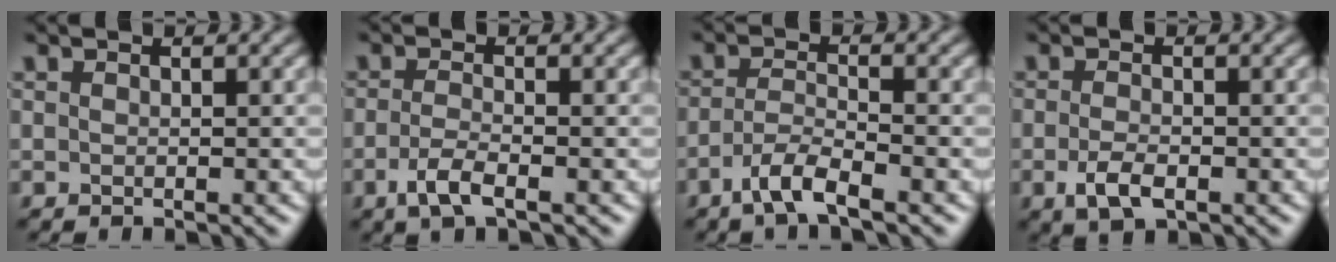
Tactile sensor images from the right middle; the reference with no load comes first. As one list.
[{"total": 2.6, "force": [-1.2, 0.8, 2.1], "torque": [-0.049, -0.002, -0.028]}, {"total": 3.5, "force": [-2.3, 0.6, 2.5], "torque": [-0.052, 0.002, -0.054]}, {"total": 2.7, "force": [-1.1, 1.3, 2.1], "torque": [-0.046, -0.005, -0.021]}]